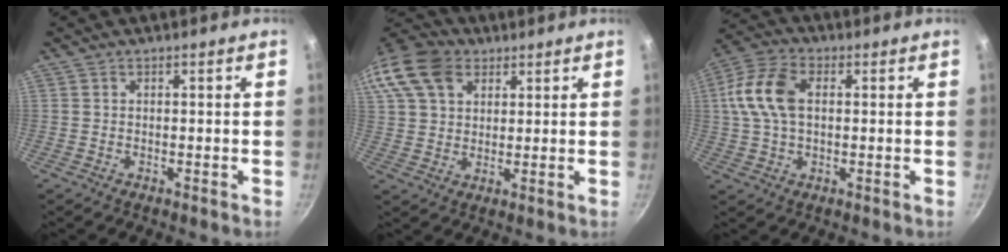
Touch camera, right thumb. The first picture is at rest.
{"total": 17.1, "force": [7.7, 12.1, 9.3], "torque": [-0.201, 0.022, 0.137]}
{"total": 11.4, "force": [1.7, 7.1, 8.8], "torque": [-0.172, 0.019, 0.021]}